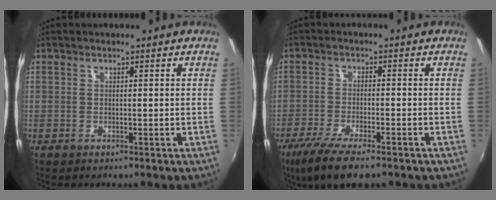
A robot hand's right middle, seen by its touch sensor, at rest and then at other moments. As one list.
[{"total": 10.7, "force": [-7.5, 2.6, 7.2], "torque": [-0.167, -0.036, -0.134]}]